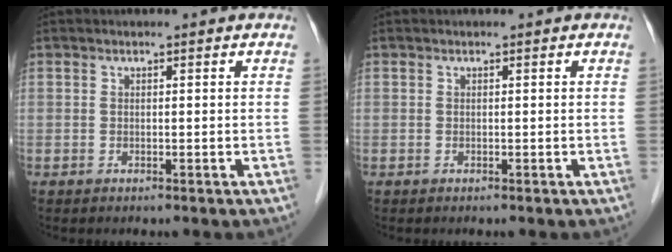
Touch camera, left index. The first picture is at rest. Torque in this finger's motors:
{"motor_torque": [0.04, -0.02, -0.02, 0.00]}